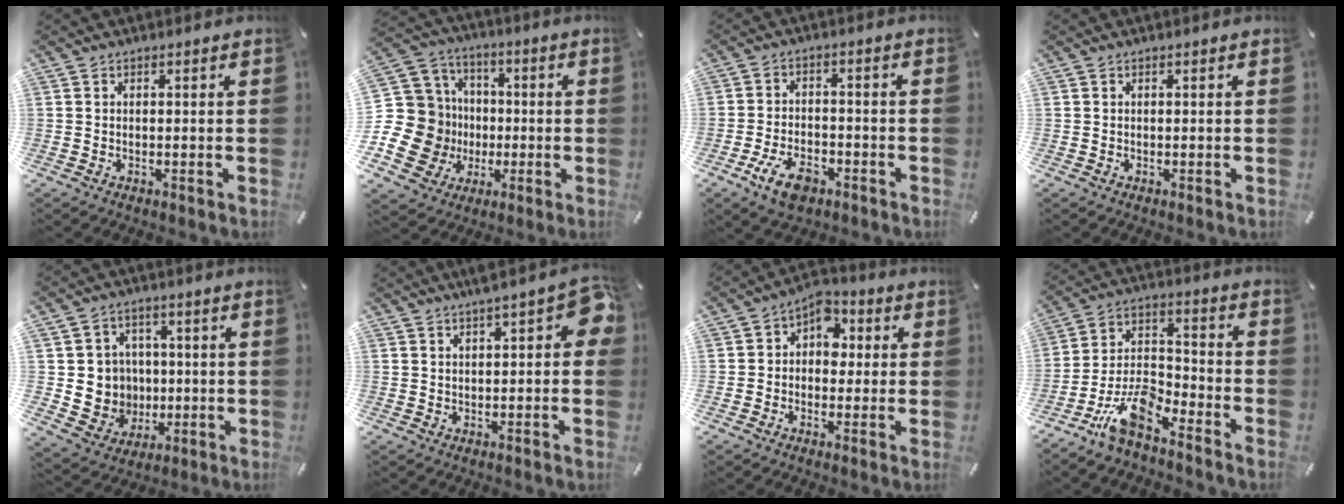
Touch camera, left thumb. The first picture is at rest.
{"total": 18.7, "force": [-3.3, 17.4, 6.1], "torque": [-0.132, 0.010, -0.038]}
{"total": 8.1, "force": [-4.2, 4.5, 5.3], "torque": [-0.110, 0.015, -0.076]}
{"total": 0.0}
{"total": 9.1, "force": [0.6, 9.0, 0.7], "torque": [-0.027, -0.007, 0.023]}
{"total": 7.8, "force": [2.7, 2.9, 6.7], "torque": [-0.090, -0.005, 0.042]}
{"total": 6.4, "force": [0.6, 5.4, 3.4], "torque": [-0.050, 0.004, 0.006]}
{"total": 11.8, "force": [-9.0, 4.3, 6.2], "torque": [-0.116, 0.038, -0.167]}